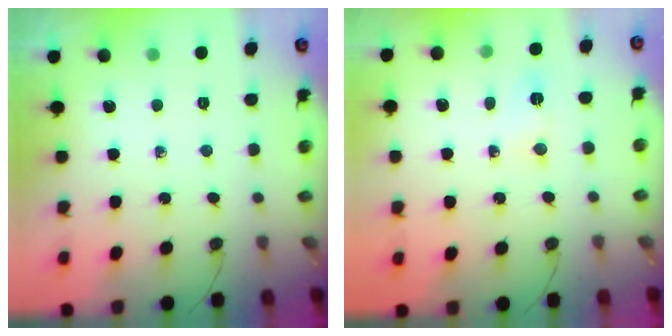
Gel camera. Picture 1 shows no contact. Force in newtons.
{"total": 3.3, "press": 3.1, "slide": 1.2}